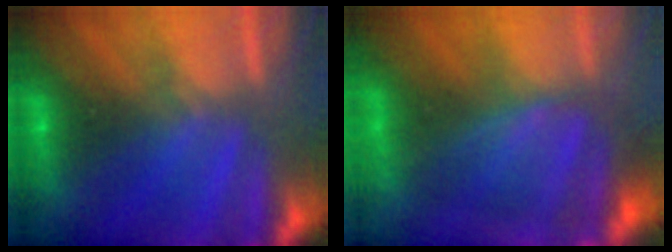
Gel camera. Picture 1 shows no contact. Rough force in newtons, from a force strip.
{"total": 5.4}